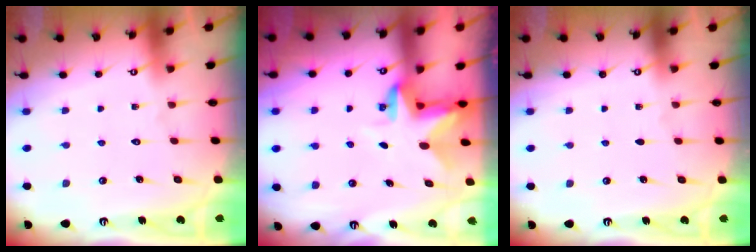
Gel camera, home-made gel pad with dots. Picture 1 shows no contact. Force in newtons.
{"total": 3.0, "press": 3.0, "slide": 0.4}
{"total": 0.0}